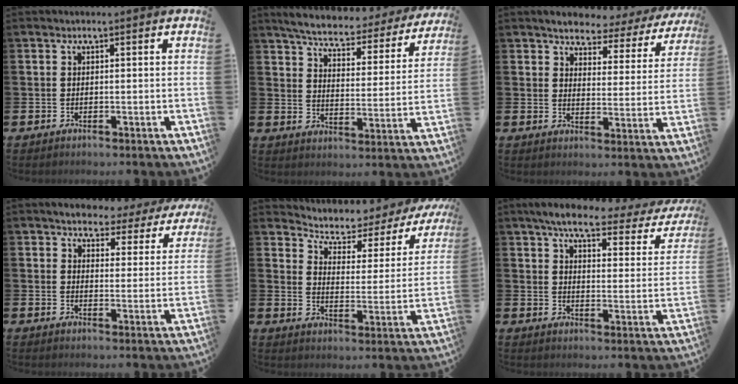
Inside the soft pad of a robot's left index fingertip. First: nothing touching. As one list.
[{"total": 5.3, "force": [5.0, 0.7, 1.7], "torque": [-0.059, -0.038, 0.078]}, {"total": 3.8, "force": [3.7, 0.9, 0.6], "torque": [-0.028, -0.035, 0.055]}, {"total": 3.8, "force": [3.6, 1.1, 0.3], "torque": [-0.022, -0.029, 0.057]}, {"total": 4.3, "force": [3.9, 1.7, 0.8], "torque": [-0.044, -0.037, 0.057]}, {"total": 5.8, "force": [4.7, 1.3, 3.1], "torque": [-0.076, -0.026, 0.072]}]